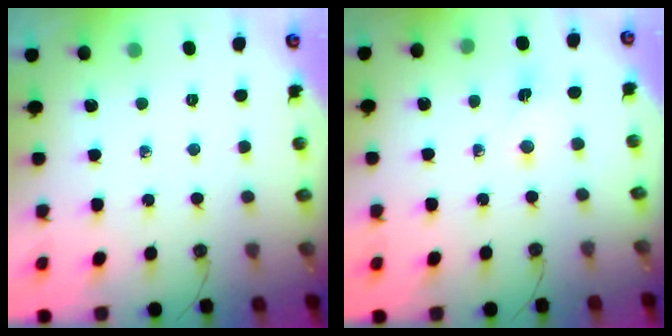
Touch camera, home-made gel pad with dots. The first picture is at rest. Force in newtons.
{"total": 11.2, "press": 2.3, "slide": 11.0}